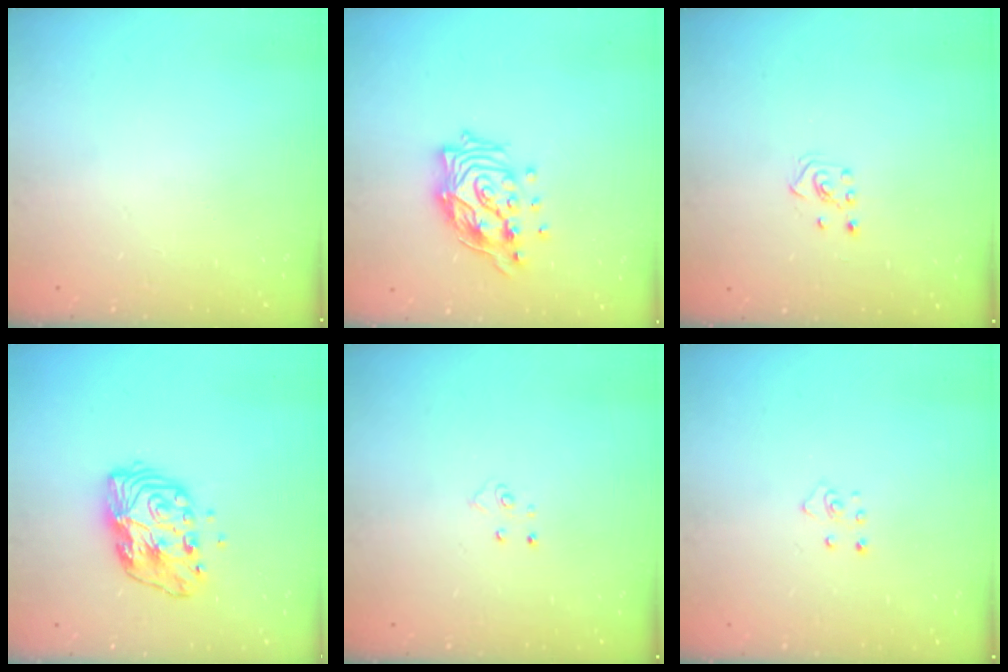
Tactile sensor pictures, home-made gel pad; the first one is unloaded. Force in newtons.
{"total": 15.2, "press": 15.2, "slide": 1.1}
{"total": 2.6, "press": 2.5, "slide": 0.6}
{"total": 11.7, "press": 11.6, "slide": 0.9}
{"total": 4.3, "press": 4.3, "slide": 0.4}
{"total": 2.8, "press": 2.8, "slide": 0.3}